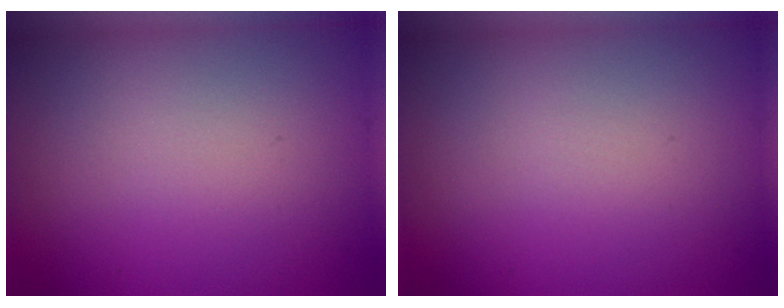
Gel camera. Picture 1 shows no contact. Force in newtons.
{"total": 0.0}